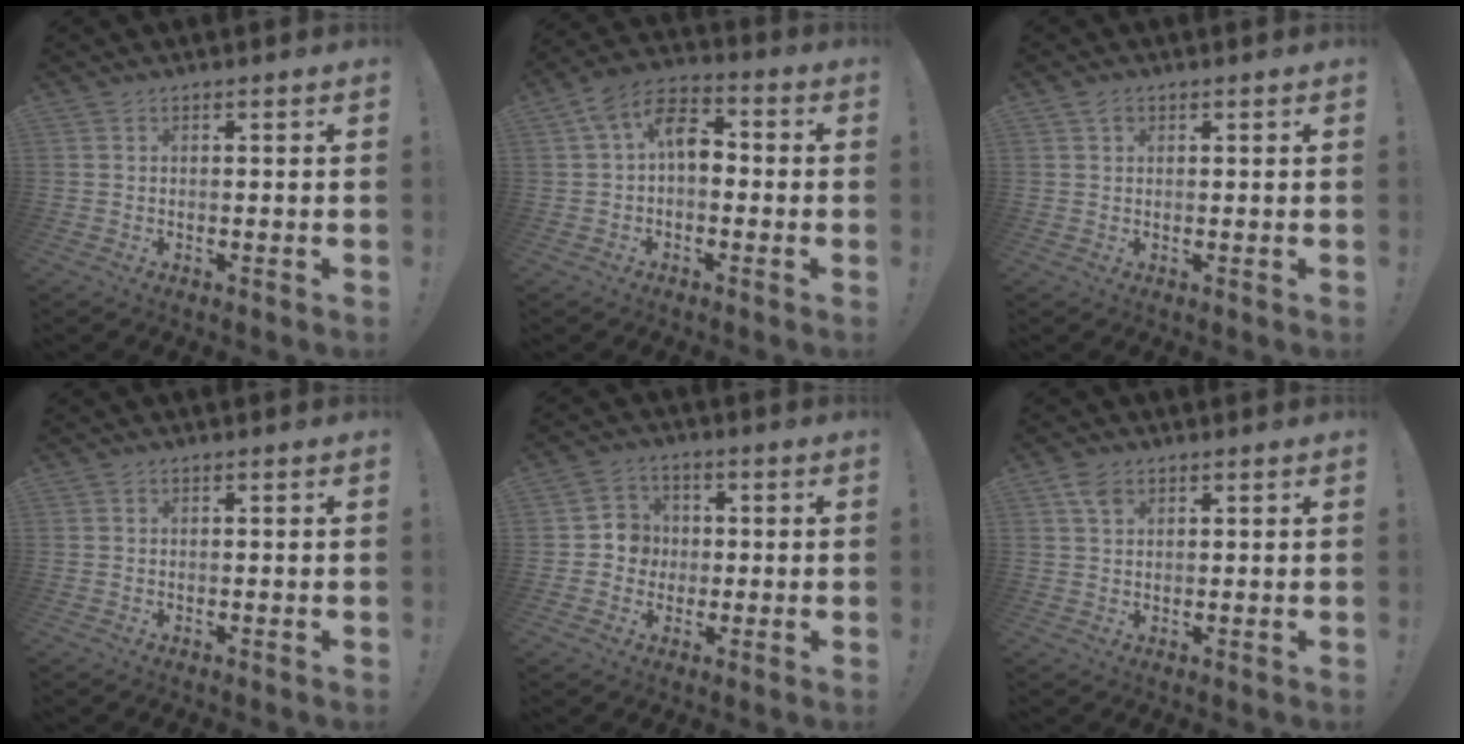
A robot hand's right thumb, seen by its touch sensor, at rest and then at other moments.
{"total": 10.3, "force": [0.4, 6.7, 7.9], "torque": [-0.140, 0.019, 0.014]}
{"total": 1.3, "force": [0.7, 0.9, 0.5], "torque": [-0.005, 0.000, 0.012]}
{"total": 0.0}
{"total": 6.9, "force": [-0.8, 6.6, 1.5], "torque": [-0.022, 0.013, -0.010]}
{"total": 3.8, "force": [2.1, 2.2, 2.3], "torque": [-0.047, 0.000, 0.040]}